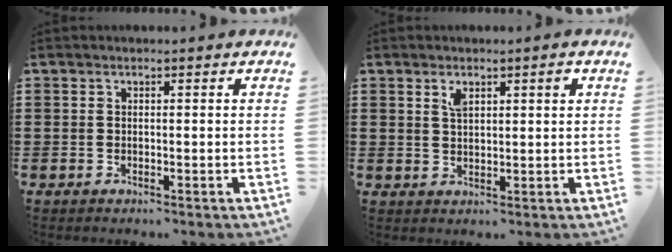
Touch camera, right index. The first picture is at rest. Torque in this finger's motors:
{"motor_torque": [-0.12, 0.20, 0.23, 0.01]}